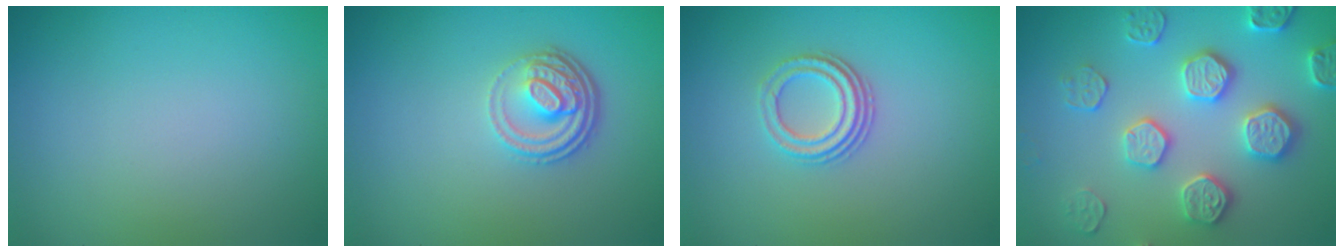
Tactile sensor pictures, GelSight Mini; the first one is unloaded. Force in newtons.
{"total": 3.7, "press": 2.6, "slide": 2.6}
{"total": 2.9, "press": 2.2, "slide": 2.0}
{"total": 4.8, "press": 4.5, "slide": 1.5}